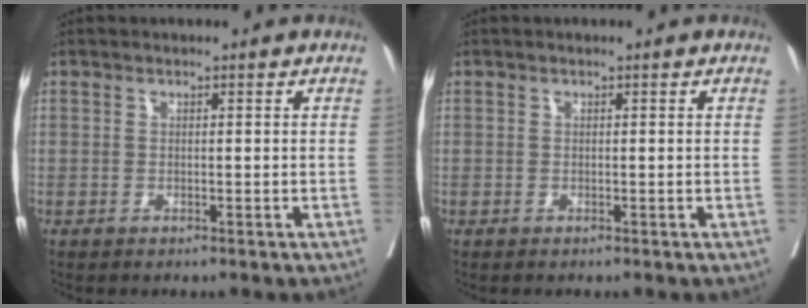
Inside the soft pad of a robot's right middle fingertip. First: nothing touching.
{"total": 0.0}